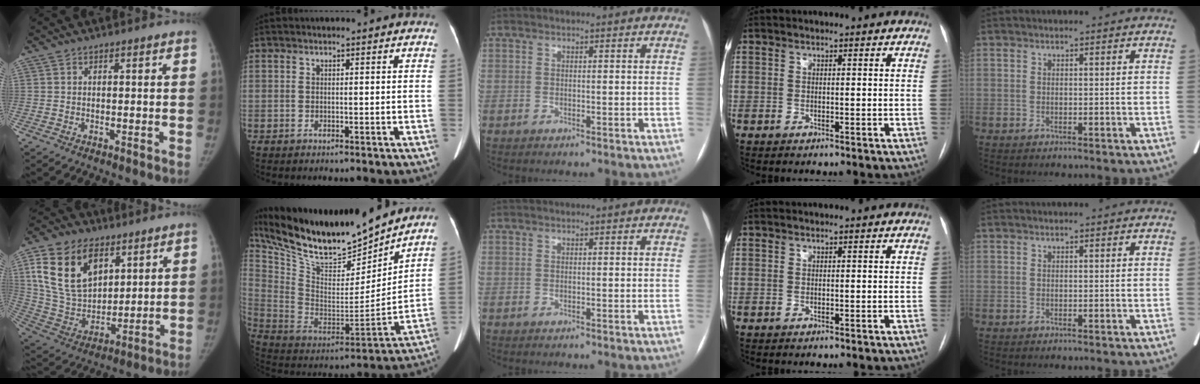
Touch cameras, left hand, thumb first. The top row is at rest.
{"thumb": {"total": 19.6, "force": [8.5, 12.6, 12.4], "torque": [-0.205, -0.029, 0.169]}, "index": {"total": 24.9, "force": [21.8, 3.8, 11.3], "torque": [-0.223, -0.018, 0.365]}}